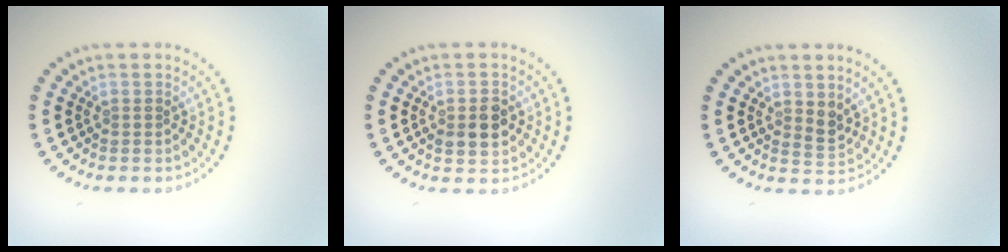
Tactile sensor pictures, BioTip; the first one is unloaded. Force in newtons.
{"total": 3.0, "press": 2.9, "slide": 0.2}
{"total": 1.4, "press": 1.3, "slide": 0.7}